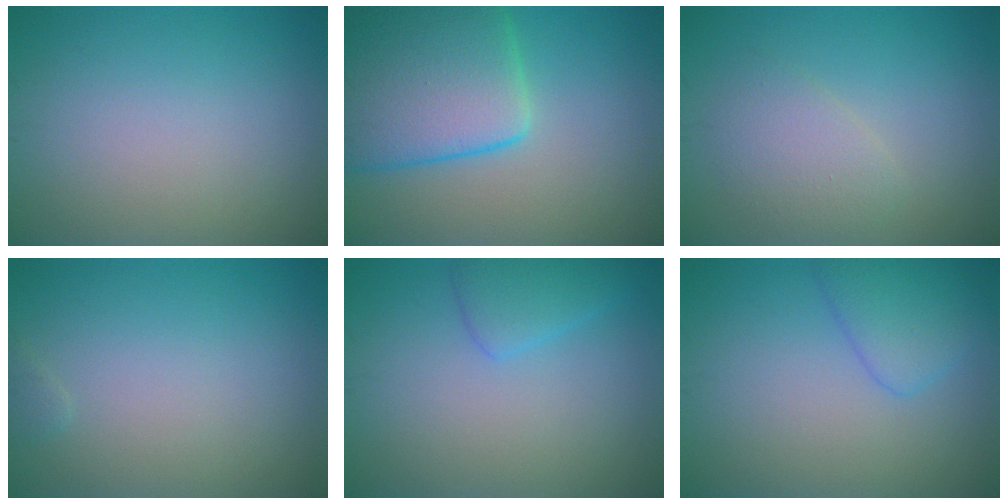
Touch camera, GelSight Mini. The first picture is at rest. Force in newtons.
{"total": 10.8, "press": 10.8, "slide": 0.5}
{"total": 2.6, "press": 2.6, "slide": 0.2}
{"total": 0.6, "press": 0.6, "slide": 0.1}
{"total": 2.5, "press": 2.5, "slide": 0.0}
{"total": 3.1, "press": 3.1, "slide": 0.1}